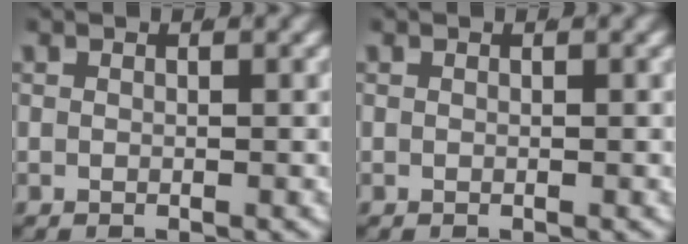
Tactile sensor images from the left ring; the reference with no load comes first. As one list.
[{"total": 0.0}]